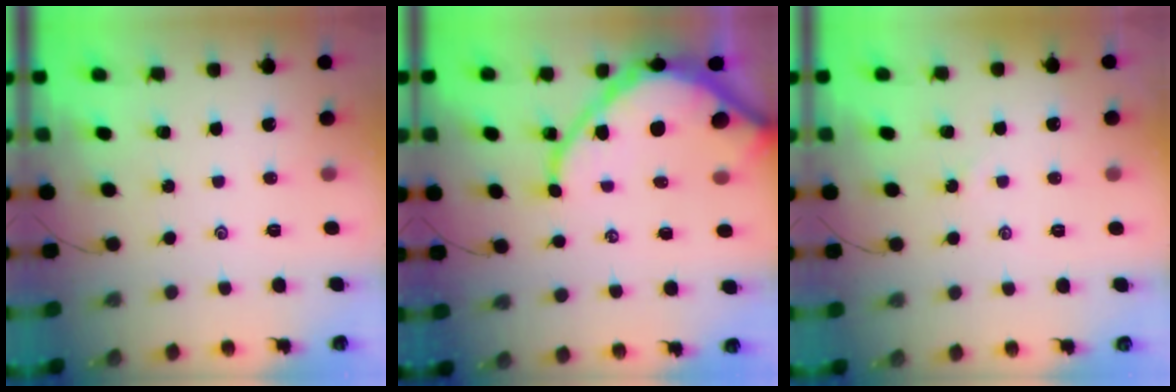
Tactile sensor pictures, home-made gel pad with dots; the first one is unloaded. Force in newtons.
{"total": 14.0, "press": 14.0, "slide": 1.5}
{"total": 1.4, "press": 1.4, "slide": 0.4}